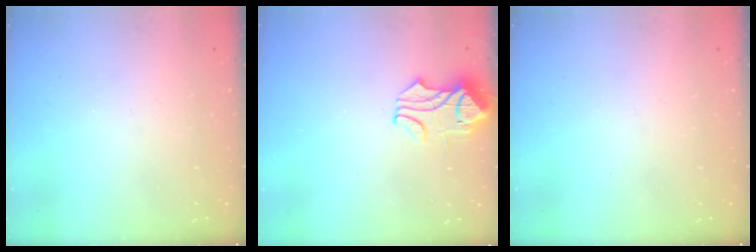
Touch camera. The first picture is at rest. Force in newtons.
{"total": 1.4, "press": 0.9, "slide": 1.1}
{"total": 0.0}